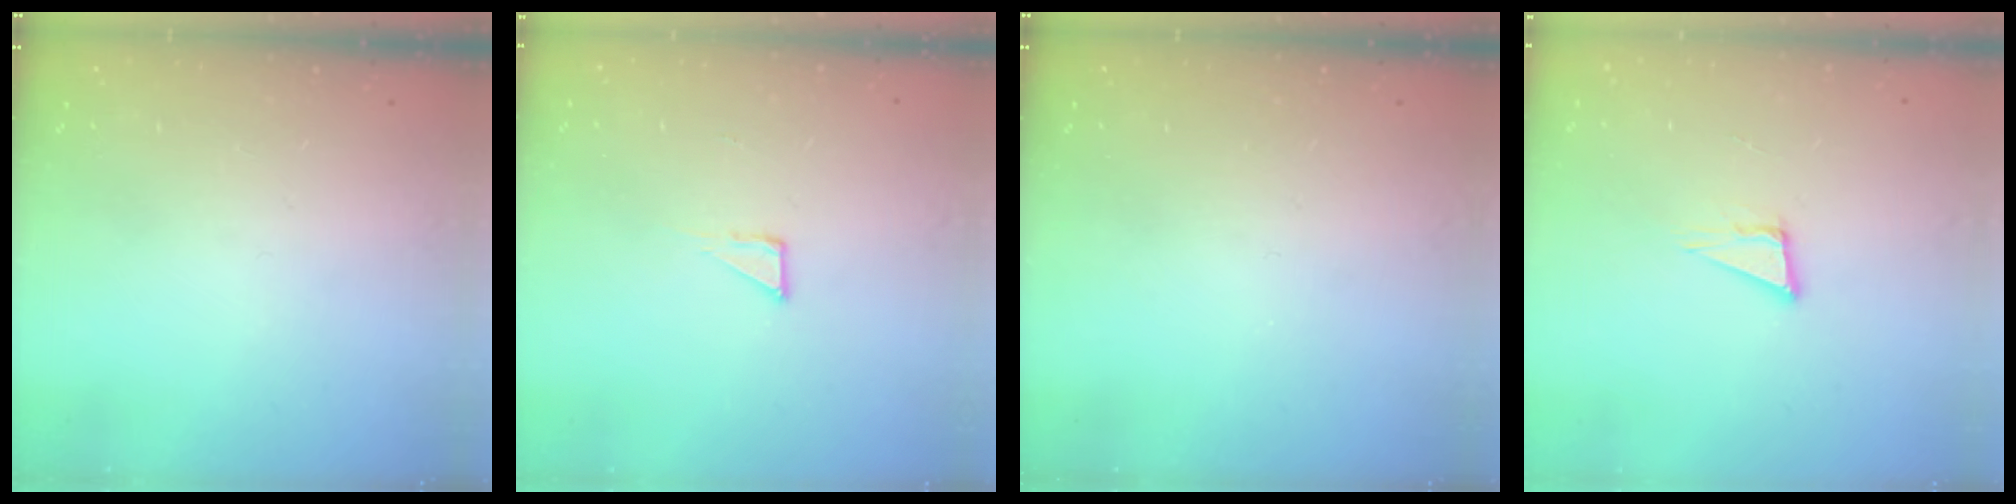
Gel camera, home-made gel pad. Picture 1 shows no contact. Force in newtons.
{"total": 2.7, "press": 2.7, "slide": 0.2}
{"total": 0.0}
{"total": 4.9, "press": 3.8, "slide": 3.0}